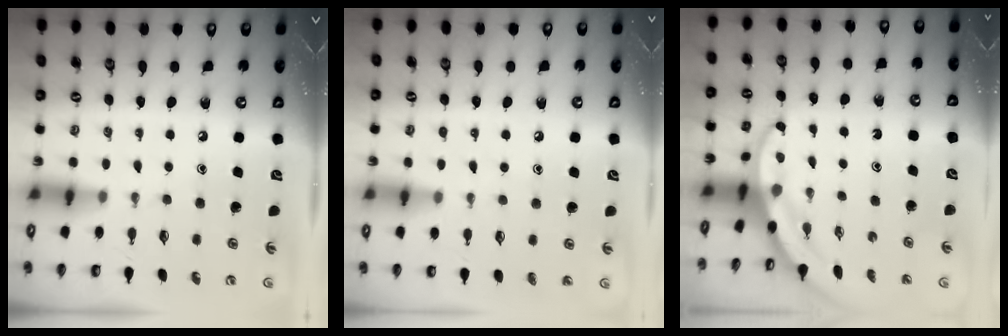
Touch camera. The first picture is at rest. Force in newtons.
{"total": 5.0, "press": 4.9, "slide": 1.0}
{"total": 3.3, "press": 3.3, "slide": 0.1}